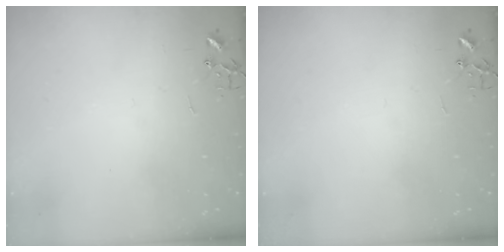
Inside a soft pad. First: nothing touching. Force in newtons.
{"total": 0.0}